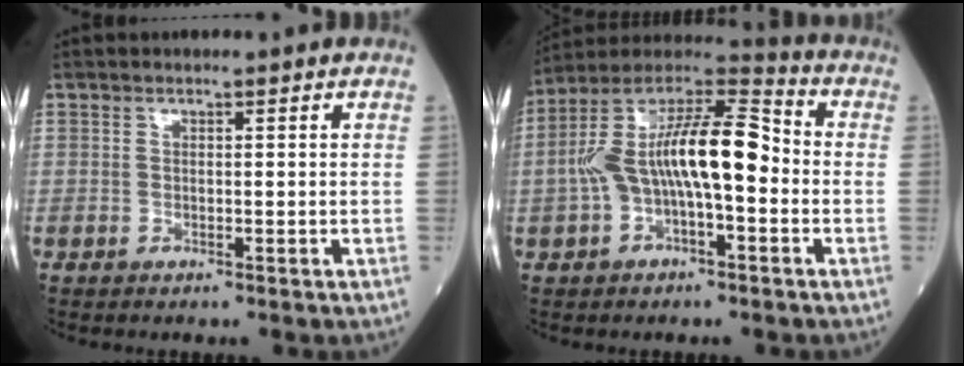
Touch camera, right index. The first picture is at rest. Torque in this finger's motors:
{"motor_torque": [0.73, -0.18, 0.64, 0.21]}